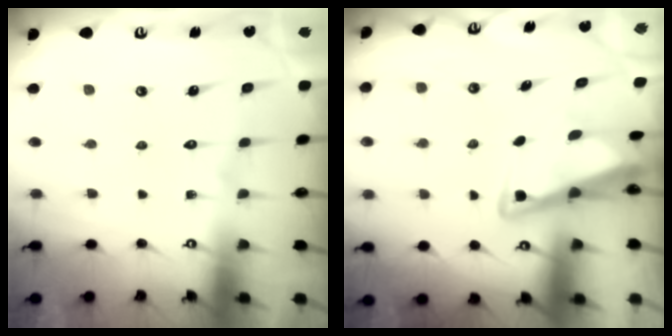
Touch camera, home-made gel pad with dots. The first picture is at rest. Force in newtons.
{"total": 3.0, "press": 3.0, "slide": 0.3}